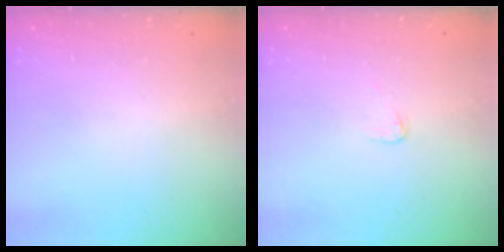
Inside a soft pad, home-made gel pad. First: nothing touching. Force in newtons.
{"total": 2.9, "press": 2.9, "slide": 0.2}